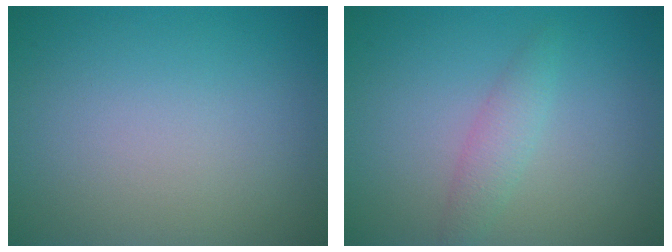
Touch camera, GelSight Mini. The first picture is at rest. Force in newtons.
{"total": 1.8, "press": 1.8, "slide": 0.0}